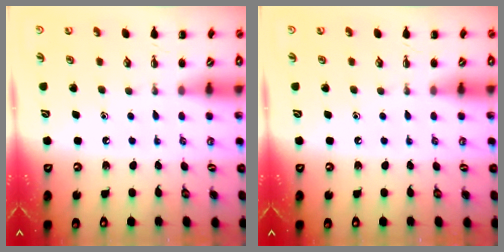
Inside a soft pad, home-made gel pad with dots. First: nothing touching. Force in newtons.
{"total": 0.0}